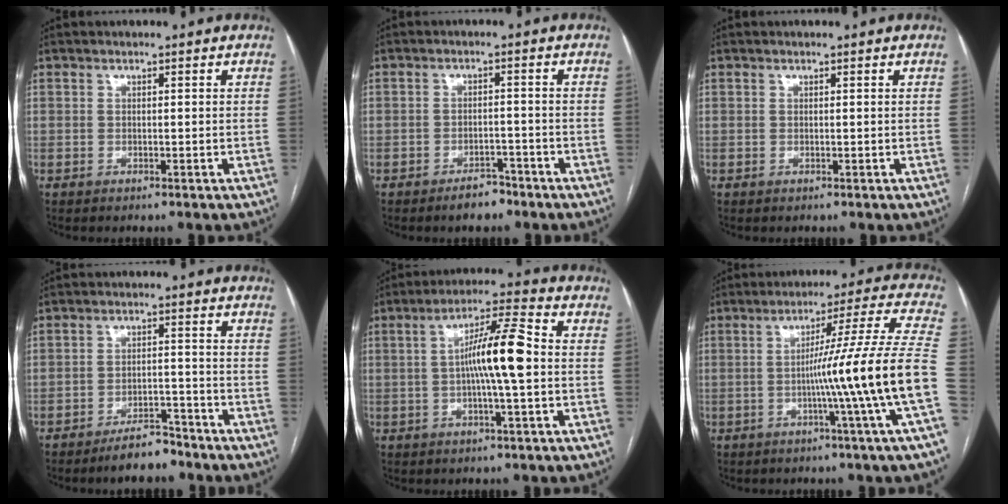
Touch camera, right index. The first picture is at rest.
{"total": 3.7, "force": [-2.9, 1.6, 1.6], "torque": [-0.022, 0.004, -0.041]}
{"total": 0.0}
{"total": 5.8, "force": [-5.0, 1.7, 2.4], "torque": [-0.035, 0.001, -0.083]}
{"total": 9.8, "force": [-0.2, 0.5, 9.8], "torque": [-0.175, 0.016, -0.012]}
{"total": 16.7, "force": [-3.9, -3.6, 15.8], "torque": [-0.222, -0.001, -0.068]}